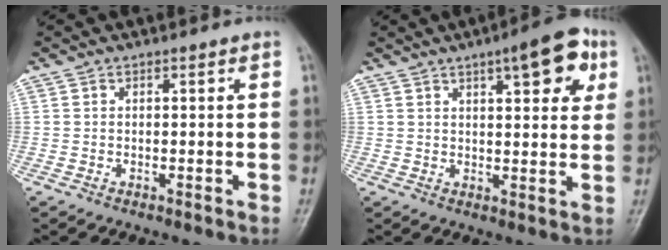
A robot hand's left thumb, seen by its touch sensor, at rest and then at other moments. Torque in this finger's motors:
{"motor_torque": [-0.33, 0.43, 0.05, 0.00, 0.11]}